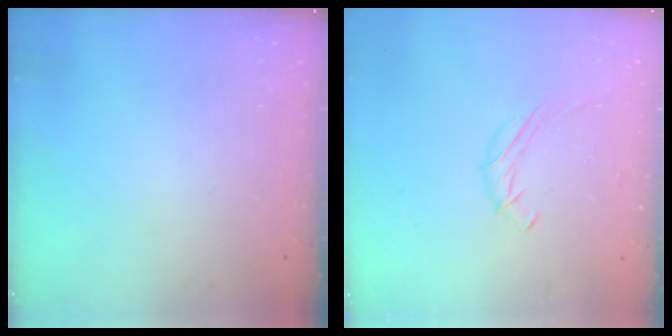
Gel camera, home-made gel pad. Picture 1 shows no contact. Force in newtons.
{"total": 6.1, "press": 6.1, "slide": 0.7}